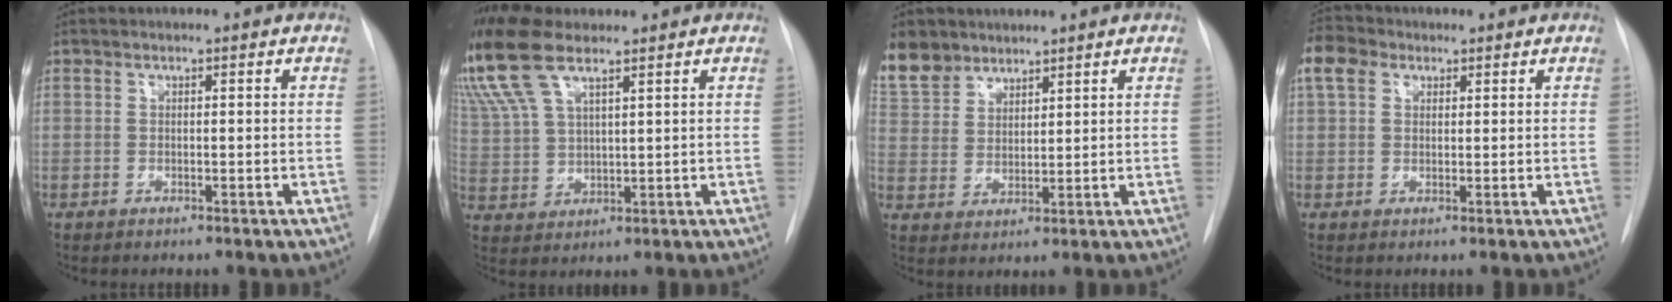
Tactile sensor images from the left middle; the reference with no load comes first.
{"total": 13.4, "force": [9.9, 4.2, 8.0], "torque": [-0.202, 0.018, 0.198]}
{"total": 9.2, "force": [7.4, 5.2, 1.6], "torque": [-0.040, 0.010, 0.158]}
{"total": 5.1, "force": [2.5, 3.6, 2.5], "torque": [-0.062, 0.026, 0.049]}